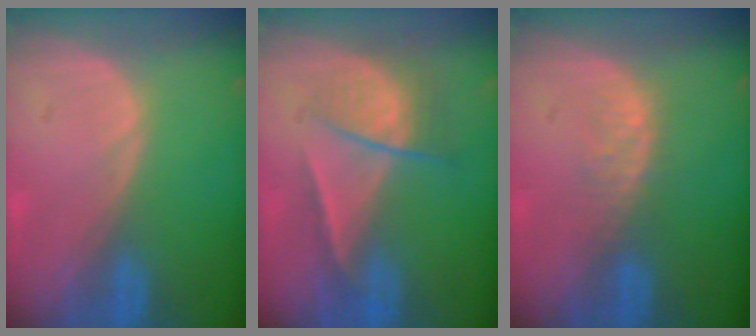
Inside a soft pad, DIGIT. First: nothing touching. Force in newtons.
{"total": 7.1, "press": 6.0, "slide": 3.8}
{"total": 2.8, "press": 2.8, "slide": 0.3}